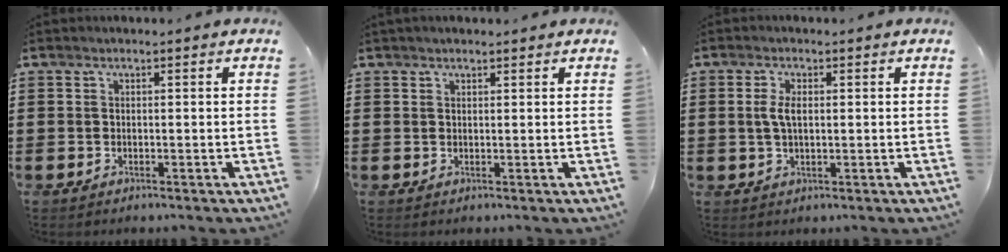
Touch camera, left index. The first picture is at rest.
{"total": 0.9, "force": [0.8, 0.3, 0.3], "torque": [-0.008, 0.002, 0.016]}
{"total": 3.3, "force": [0.4, 1.4, 2.9], "torque": [-0.069, 0.003, 0.004]}